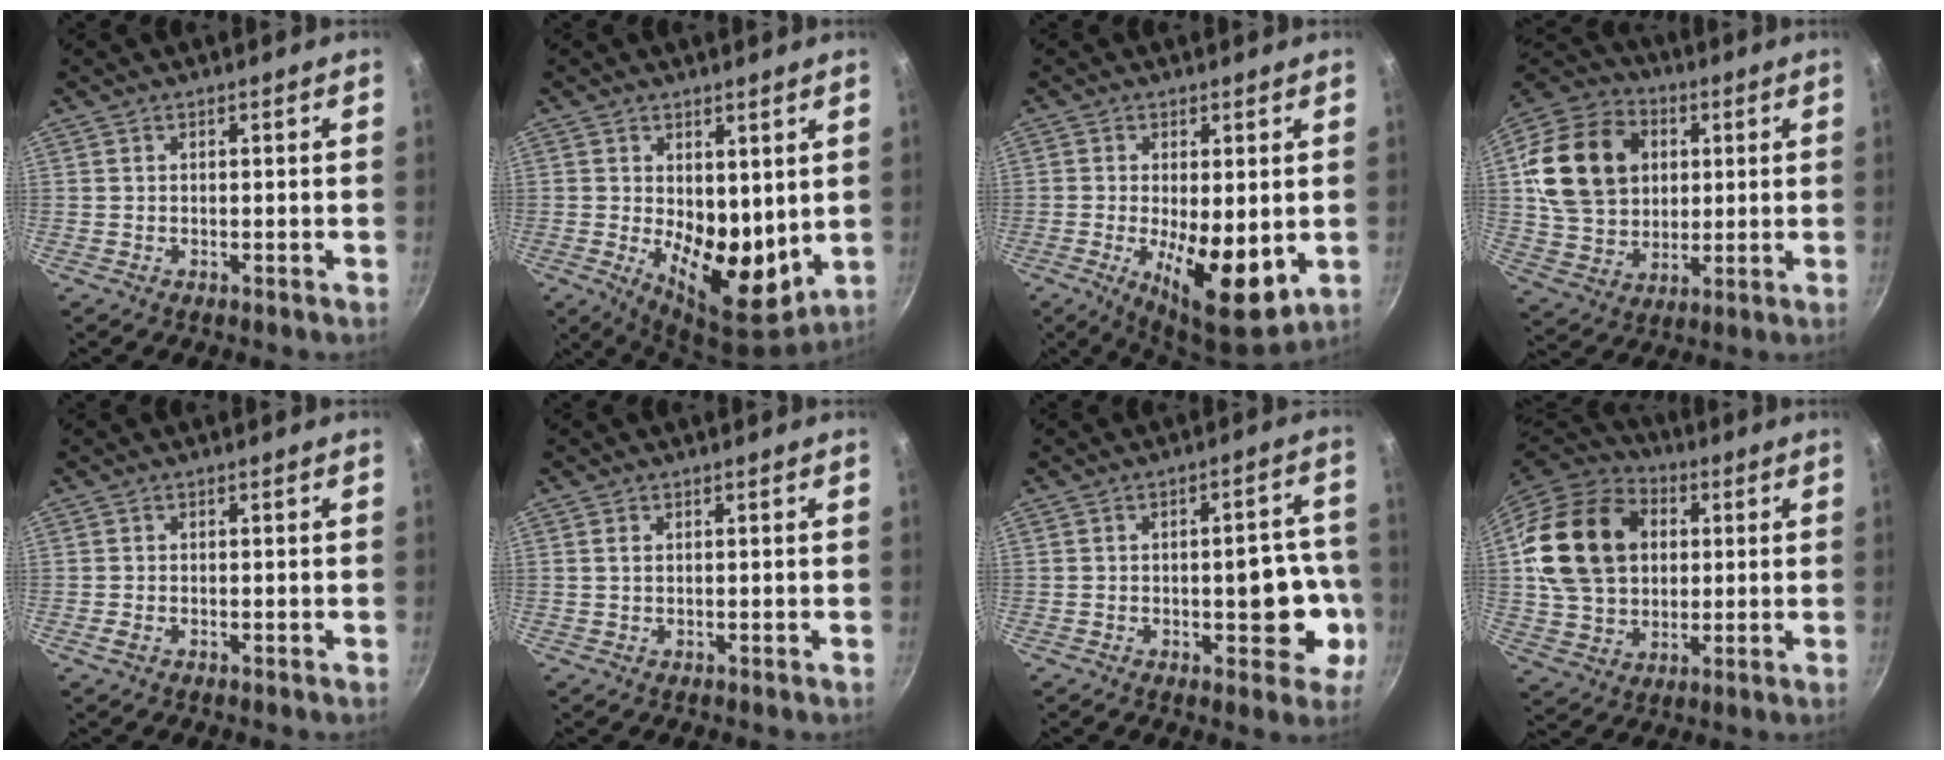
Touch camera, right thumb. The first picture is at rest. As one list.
[{"total": 13.2, "force": [1.1, 7.3, 10.9], "torque": [-0.129, -0.048, 0.028]}, {"total": 12.3, "force": [-1.8, 4.5, 11.3], "torque": [-0.169, -0.015, -0.018]}, {"total": 19.1, "force": [4.2, 15.3, 10.7], "torque": [-0.177, 0.003, 0.079]}, {"total": 1.1, "force": [-0.5, 0.6, 0.7], "torque": [-0.017, 0.002, -0.011]}, {"total": 0.7, "force": [0.3, 0.4, 0.6], "torque": [-0.011, 0.001, 0.004]}, {"total": 11.7, "force": [-2.6, 5.6, 9.9], "torque": [-0.073, 0.024, -0.034]}, {"total": 21.9, "force": [4.1, 17.0, 13.3], "torque": [-0.217, 0.019, 0.074]}]